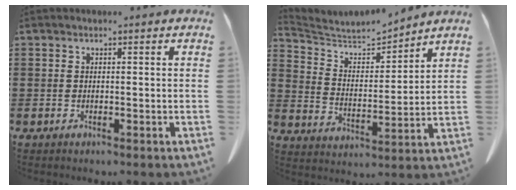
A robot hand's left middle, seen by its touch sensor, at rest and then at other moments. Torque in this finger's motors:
{"motor_torque": [-1.19, 0.95, -0.73, -0.12]}